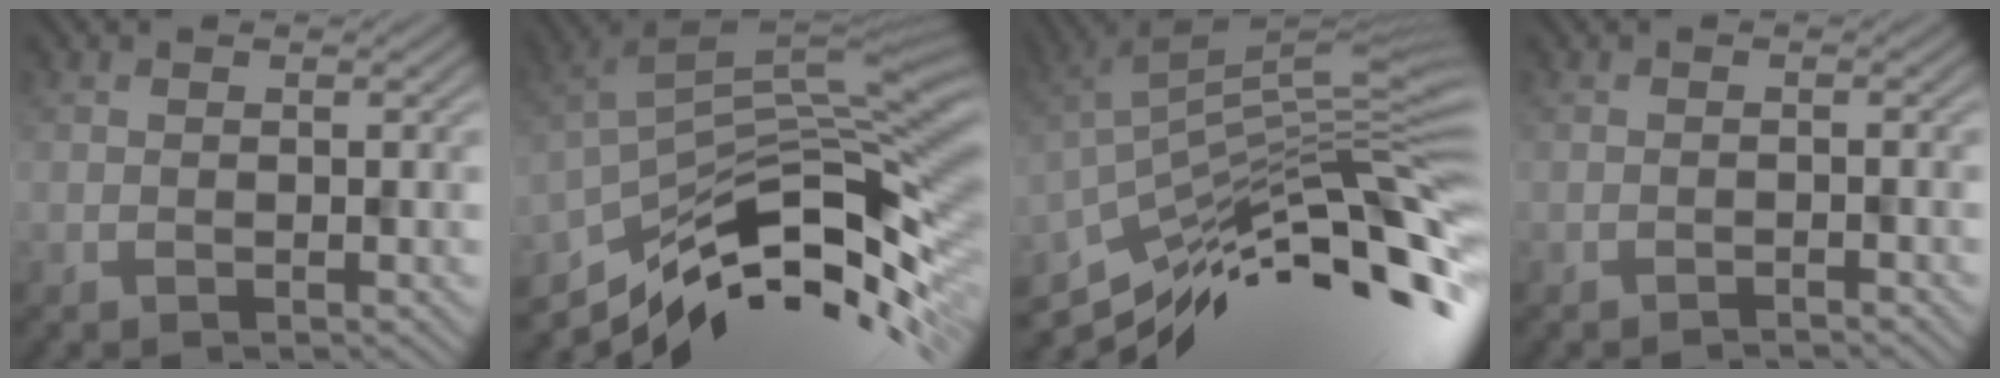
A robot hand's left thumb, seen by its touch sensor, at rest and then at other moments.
{"total": 13.0, "force": [-6.8, 4.4, 10.2], "torque": [-0.210, 0.000, -0.122]}
{"total": 15.1, "force": [-7.7, 3.3, 12.5], "torque": [-0.232, 0.018, -0.139]}
{"total": 0.9, "force": [-0.8, 0.0, 0.3], "torque": [-0.004, 0.002, -0.018]}